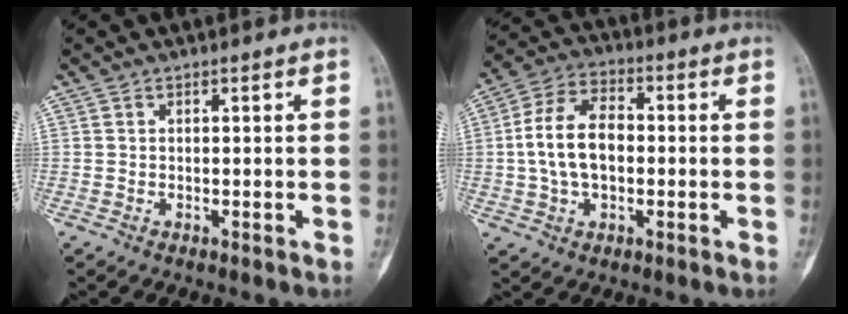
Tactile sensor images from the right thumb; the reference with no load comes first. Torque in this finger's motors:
{"motor_torque": [0.90, 0.86, 0.82, -0.66, 0.38]}